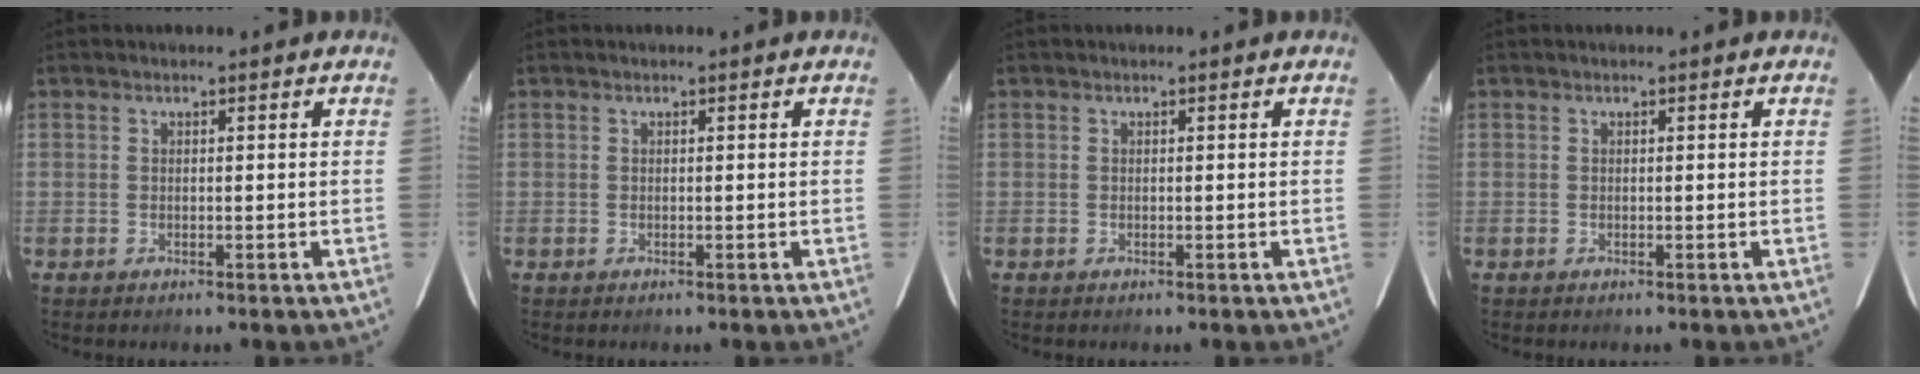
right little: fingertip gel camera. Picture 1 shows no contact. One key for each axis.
{"total": 0.0}
{"total": 0.0}
{"total": 0.0}